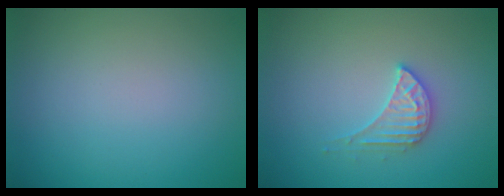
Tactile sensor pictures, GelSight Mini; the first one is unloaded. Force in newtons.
{"total": 2.6, "press": 2.6, "slide": 0.2}